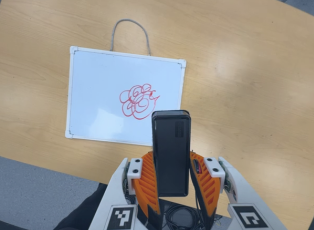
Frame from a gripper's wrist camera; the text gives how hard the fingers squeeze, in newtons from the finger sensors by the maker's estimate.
{"total": 4.7, "left": 3.6, "right": 5.8}